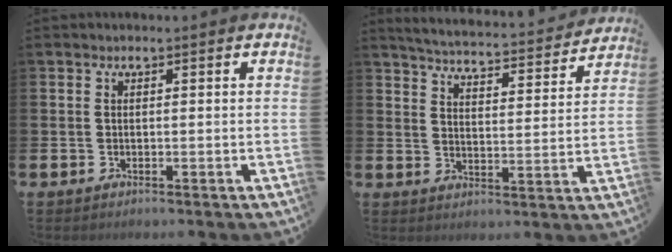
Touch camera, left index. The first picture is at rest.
{"total": 4.8, "force": [4.7, 0.2, 0.9], "torque": [-0.032, -0.043, 0.075]}